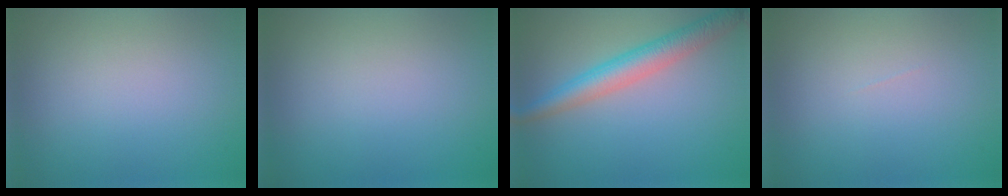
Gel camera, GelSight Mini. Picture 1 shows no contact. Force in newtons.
{"total": 0.0}
{"total": 4.2, "press": 4.2, "slide": 0.1}
{"total": 0.0}